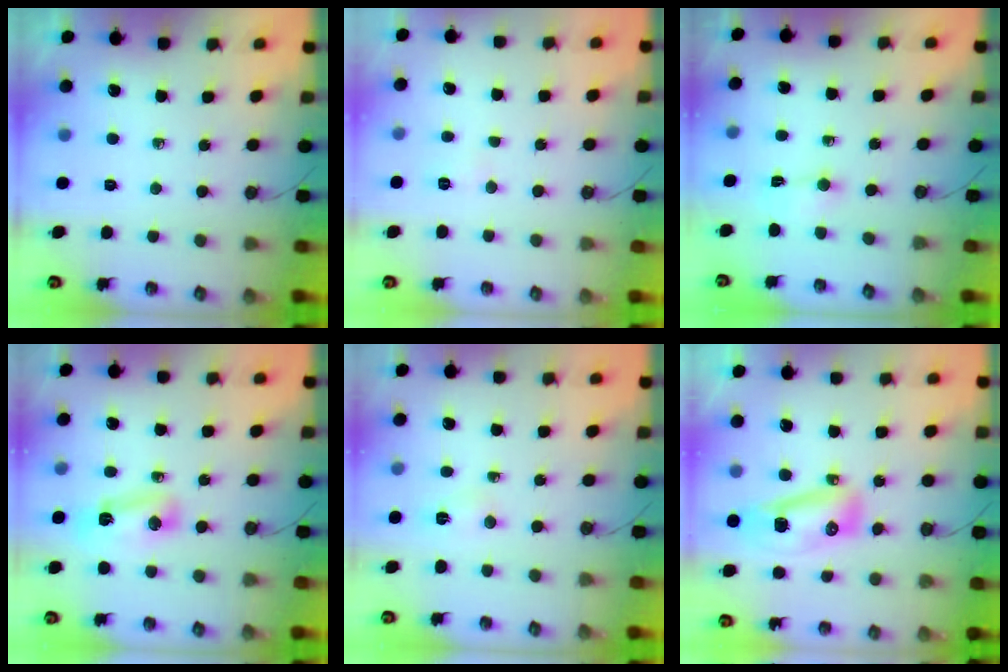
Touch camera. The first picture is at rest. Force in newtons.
{"total": 3.8, "press": 3.8, "slide": 0.5}
{"total": 1.5, "press": 1.3, "slide": 0.7}
{"total": 5.9, "press": 5.8, "slide": 0.9}
{"total": 2.5, "press": 2.4, "slide": 0.4}
{"total": 14.2, "press": 12.9, "slide": 5.9}